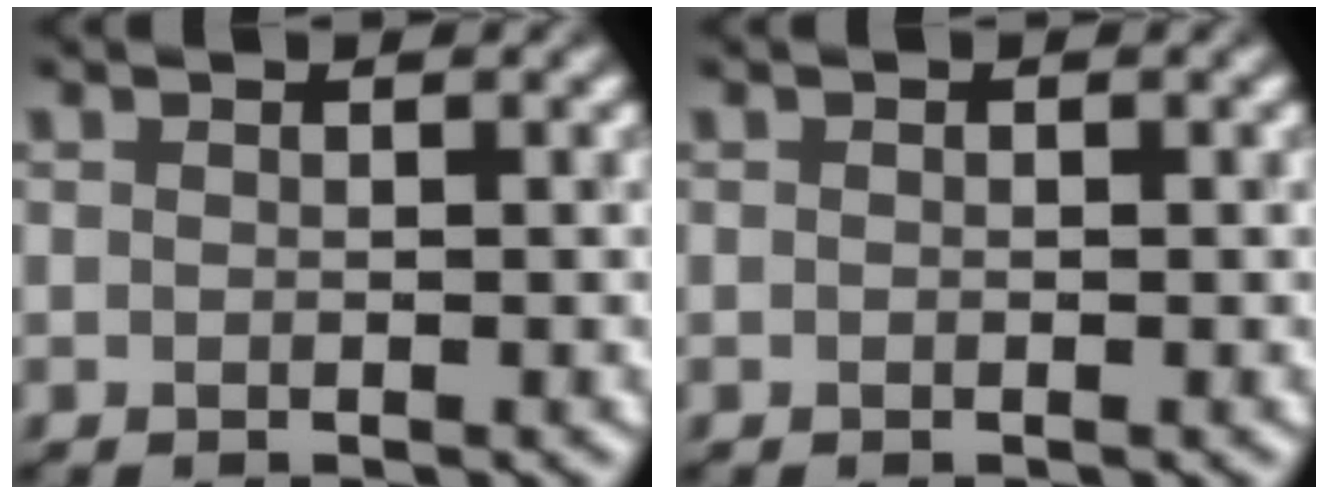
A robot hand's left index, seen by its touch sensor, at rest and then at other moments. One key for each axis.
{"total": 0.0}